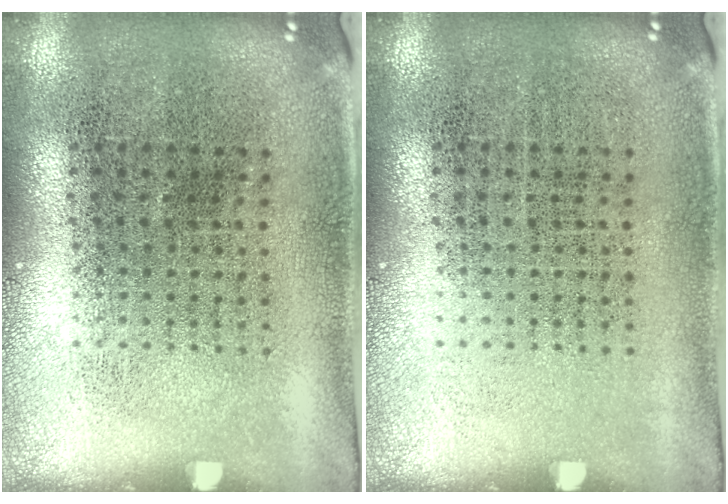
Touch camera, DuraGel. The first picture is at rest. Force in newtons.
{"total": 0.0}